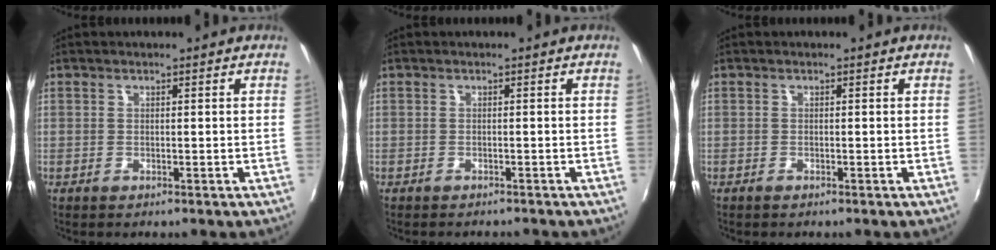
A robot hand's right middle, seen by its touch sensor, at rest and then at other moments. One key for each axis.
{"total": 1.9, "fx": -1.8, "fy": 0.3, "fz": 0.6, "tx": -0.014, "ty": -0.010, "tz": -0.024}
{"total": 0.6, "fx": -0.5, "fy": 0.2, "fz": 0.2, "tx": -0.006, "ty": -0.003, "tz": -0.011}